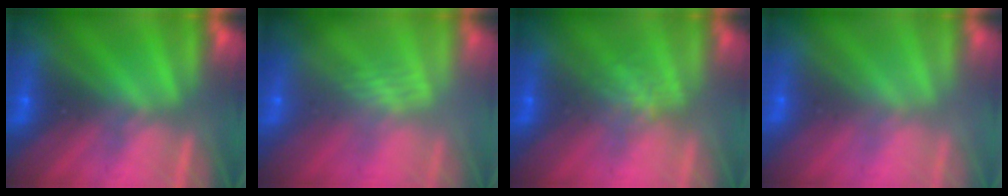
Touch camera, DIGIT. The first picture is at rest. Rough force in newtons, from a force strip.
{"total": 2.3}
{"total": 1.2}
{"total": 2.8}